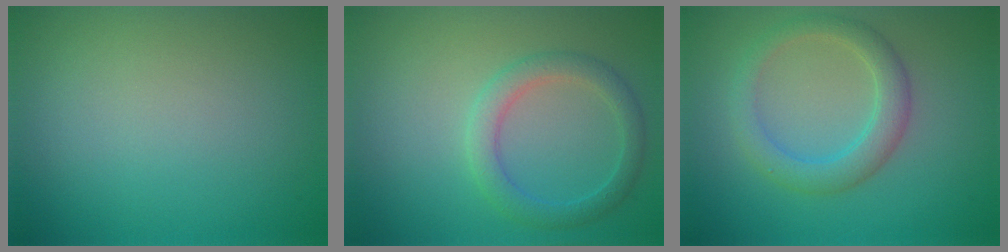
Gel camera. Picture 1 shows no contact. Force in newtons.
{"total": 2.7, "press": 2.7, "slide": 0.1}
{"total": 3.3, "press": 3.3, "slide": 0.1}